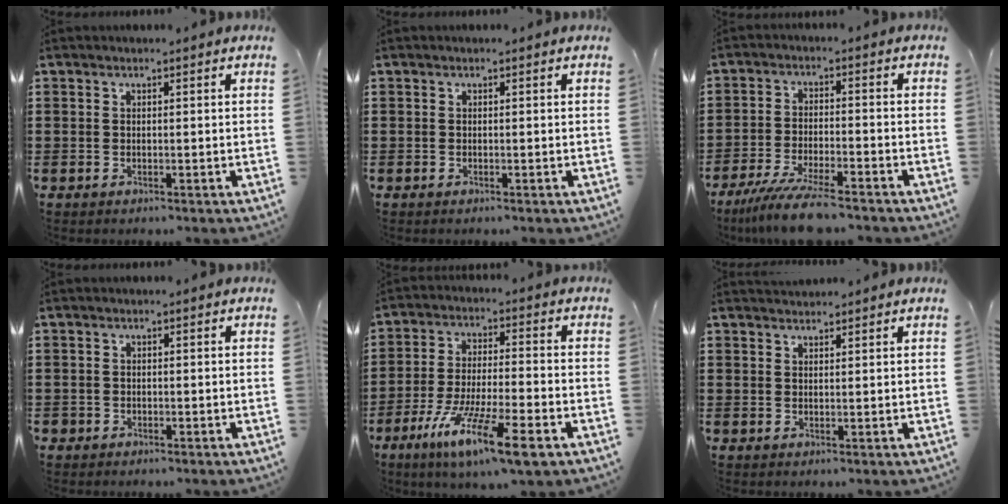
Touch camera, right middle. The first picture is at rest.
{"total": 0.0}
{"total": 7.6, "force": [-6.4, 0.3, 4.1], "torque": [-0.084, -0.011, -0.121]}
{"total": 0.8, "force": [-0.6, 0.5, 0.0], "torque": [-0.001, 0.003, -0.013]}
{"total": 11.6, "force": [-7.5, 1.8, 8.7], "torque": [-0.167, 0.002, -0.139]}
{"total": 1.4, "force": [1.4, 0.1, -0.1], "torque": [-0.001, 0.001, 0.027]}